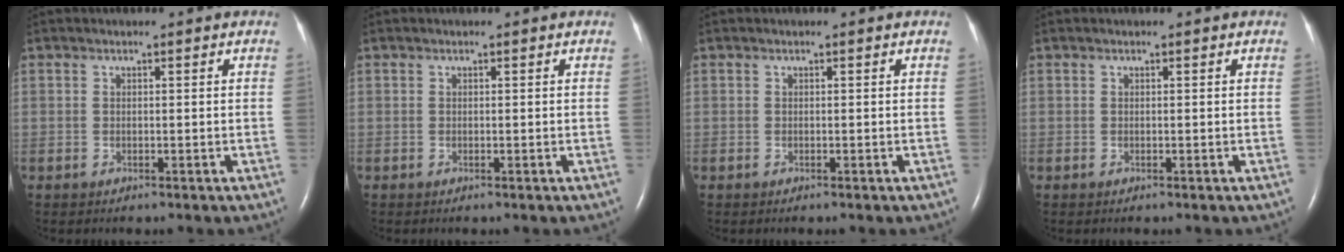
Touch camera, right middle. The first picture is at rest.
{"total": 0.0}
{"total": 0.0}
{"total": 0.0}